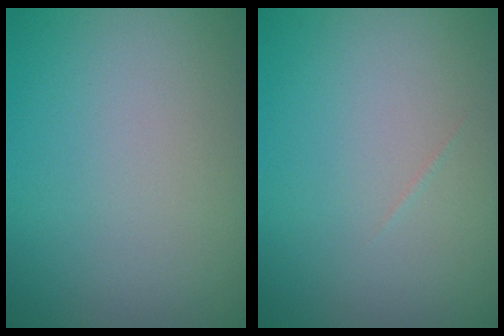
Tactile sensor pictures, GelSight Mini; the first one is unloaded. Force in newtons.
{"total": 0.0}